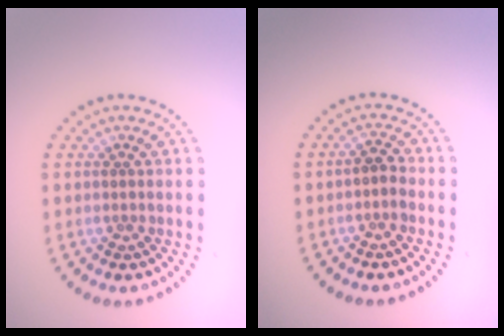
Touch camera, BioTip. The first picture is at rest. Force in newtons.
{"total": 1.3, "press": 1.1, "slide": 0.7}